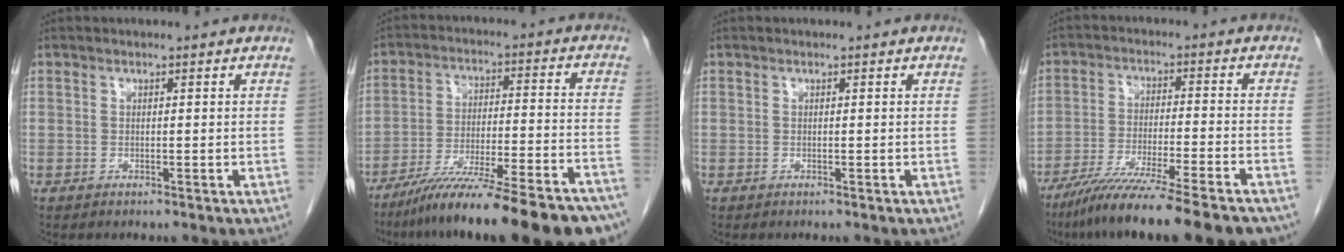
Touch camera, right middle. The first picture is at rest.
{"total": 24.9, "force": [-20.4, 2.0, 14.1], "torque": [-0.151, -0.017, -0.303]}
{"total": 0.0}
{"total": 17.3, "force": [-13.9, 0.3, 10.3], "torque": [-0.141, -0.045, -0.219]}